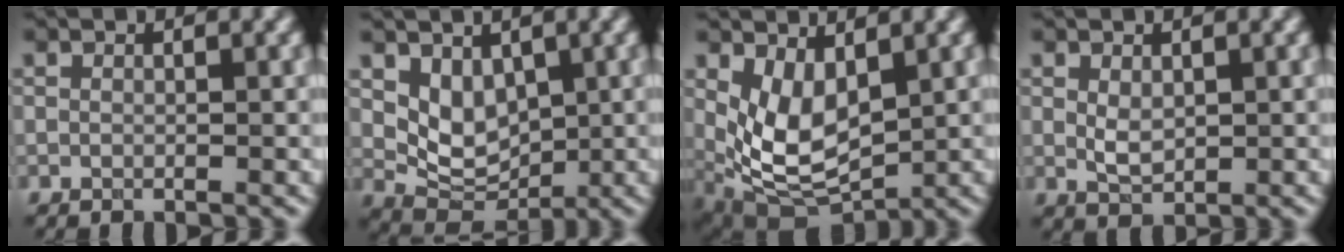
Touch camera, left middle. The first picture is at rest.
{"total": 4.0, "force": [1.4, 2.8, 2.5], "torque": [-0.045, -0.014, 0.027]}
{"total": 5.9, "force": [1.0, 3.3, 4.8], "torque": [-0.104, -0.016, 0.025]}
{"total": 1.9, "force": [0.4, 1.2, 1.5], "torque": [-0.030, -0.003, 0.013]}